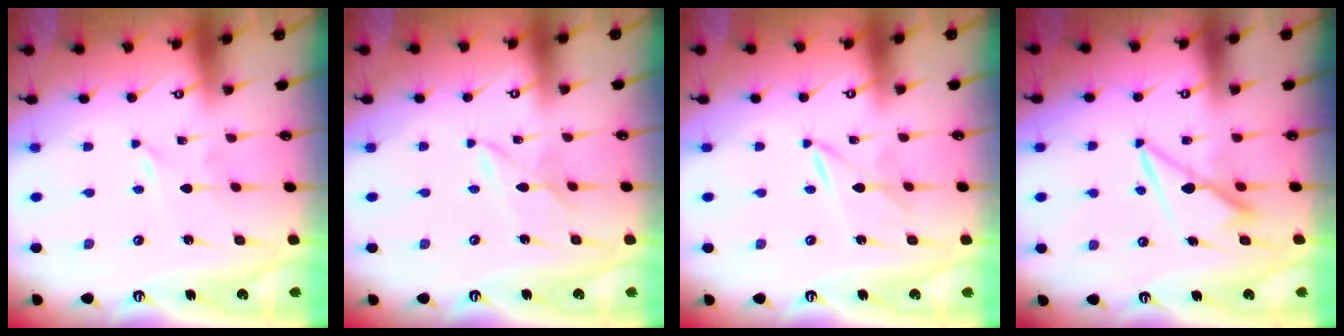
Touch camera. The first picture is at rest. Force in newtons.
{"total": 2.9, "press": 2.9, "slide": 0.3}
{"total": 1.6, "press": 1.6, "slide": 0.1}
{"total": 7.6, "press": 7.5, "slide": 1.0}